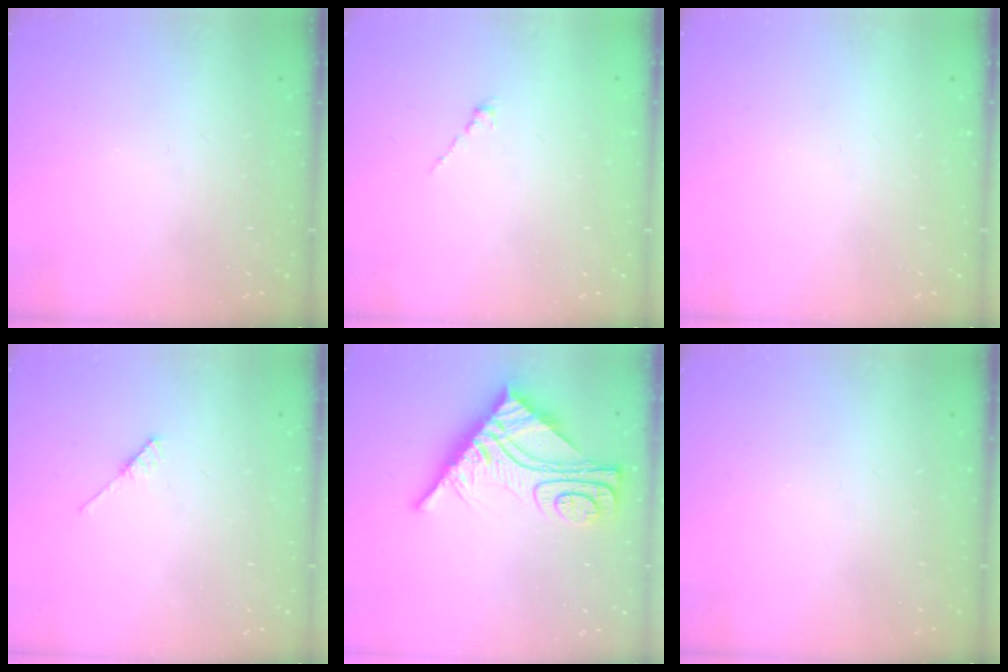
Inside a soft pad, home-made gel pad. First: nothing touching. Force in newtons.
{"total": 0.0}
{"total": 0.0}
{"total": 3.7, "press": 3.7, "slide": 0.3}
{"total": 12.3, "press": 12.3, "slide": 1.1}
{"total": 0.0}